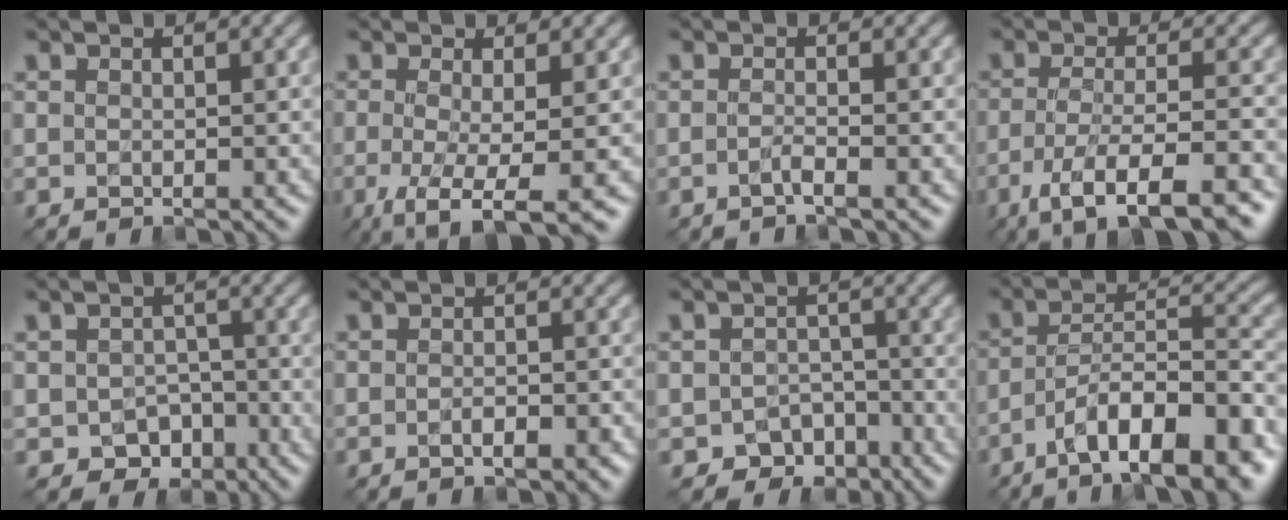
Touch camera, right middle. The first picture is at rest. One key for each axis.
{"total": 6.4, "fx": -2.1, "fy": 1.6, "fz": 5.8, "tx": -0.099, "ty": -0.012, "tz": -0.040}
{"total": 0.9, "fx": -0.3, "fy": 0.1, "fz": 0.8, "tx": -0.016, "ty": 0.004, "tz": -0.014}
{"total": 8.2, "fx": -4.6, "fy": 1.9, "fz": 6.5, "tx": -0.109, "ty": -0.003, "tz": -0.079}
{"total": 3.2, "fx": -1.2, "fy": 2.6, "fz": 1.4, "tx": -0.019, "ty": -0.006, "tz": -0.015}
{"total": 1.7, "fx": -0.6, "fy": 0.6, "fz": 1.5, "tx": -0.027, "ty": 0.003, "tz": -0.010}
{"total": 3.9, "fx": -2.6, "fy": 2.7, "fz": 1.0, "tx": -0.005, "ty": -0.003, "tz": -0.034}
{"total": 11.4, "fx": -6.7, "fy": 3.6, "fz": 8.6, "tx": -0.129, "ty": 0.019, "tz": -0.115}